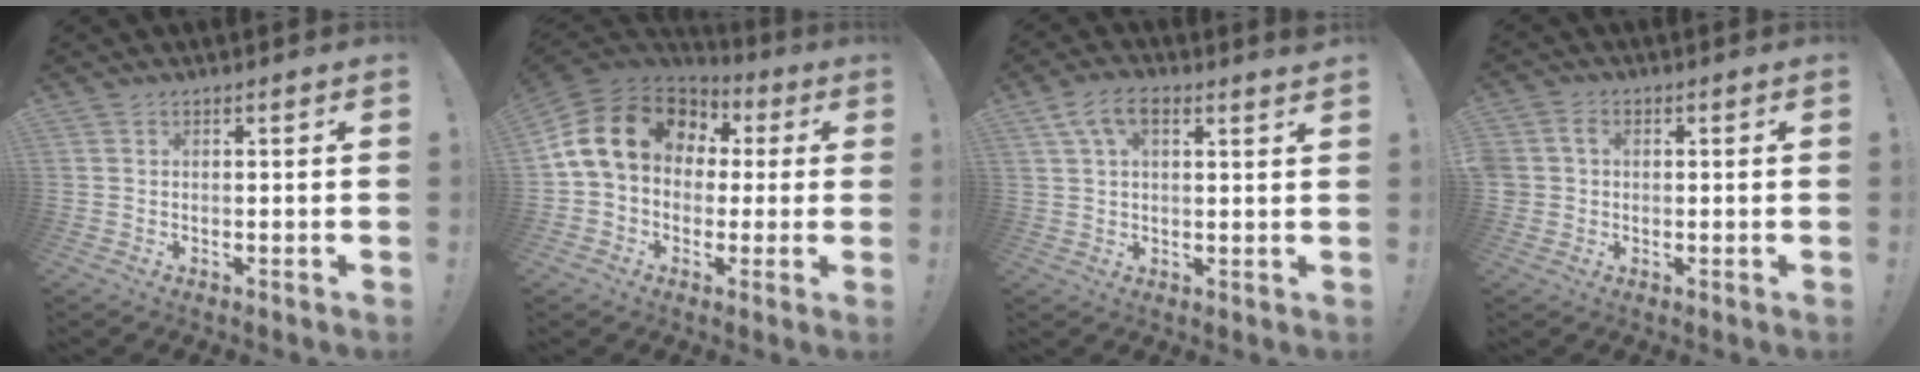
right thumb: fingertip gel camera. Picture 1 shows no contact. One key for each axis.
{"total": 18.2, "fx": 5.2, "fy": 13.1, "fz": 11.6, "tx": -0.201, "ty": -0.009, "tz": 0.101}
{"total": 7.4, "fx": 3.7, "fy": 3.2, "fz": 5.6, "tx": -0.106, "ty": 0.003, "tz": 0.072}
{"total": 3.6, "fx": 0.4, "fy": 3.1, "fz": 1.8, "tx": -0.032, "ty": 0.011, "tz": 0.010}